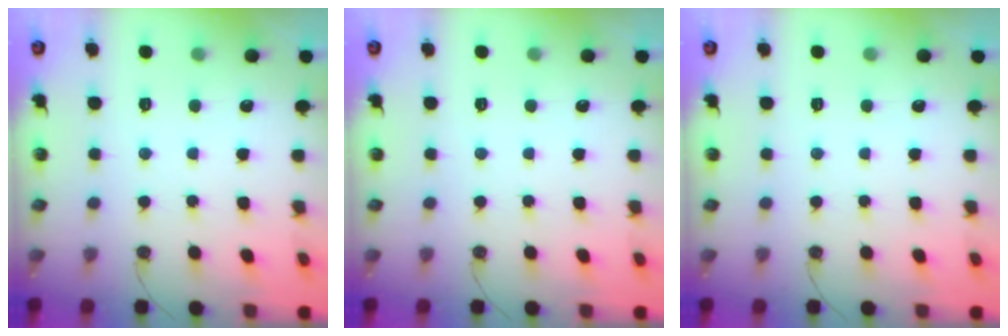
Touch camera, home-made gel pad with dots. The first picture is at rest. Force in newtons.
{"total": 0.0}
{"total": 0.0}